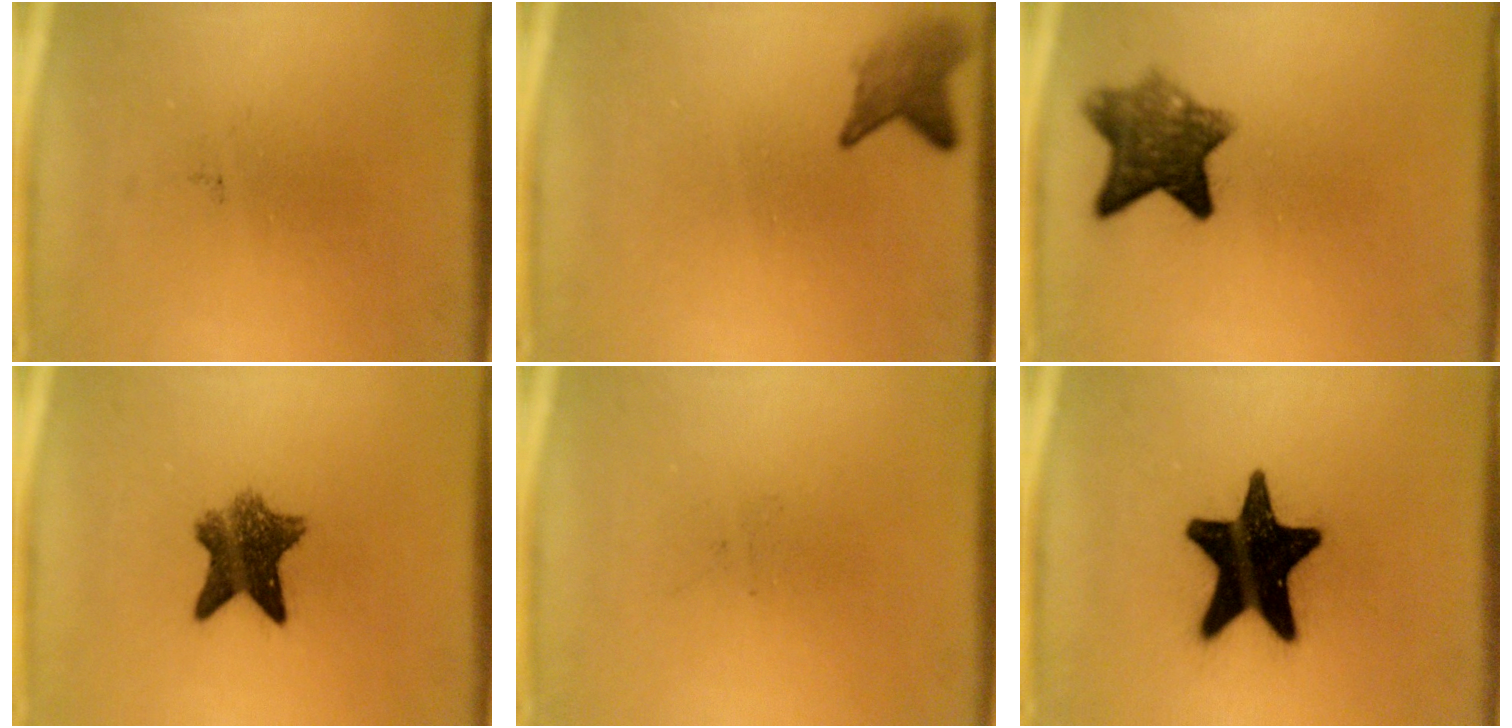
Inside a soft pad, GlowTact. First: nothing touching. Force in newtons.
{"total": 2.9}
{"total": 7.7}
{"total": 7.6}
{"total": 0.0}
{"total": 20.0}